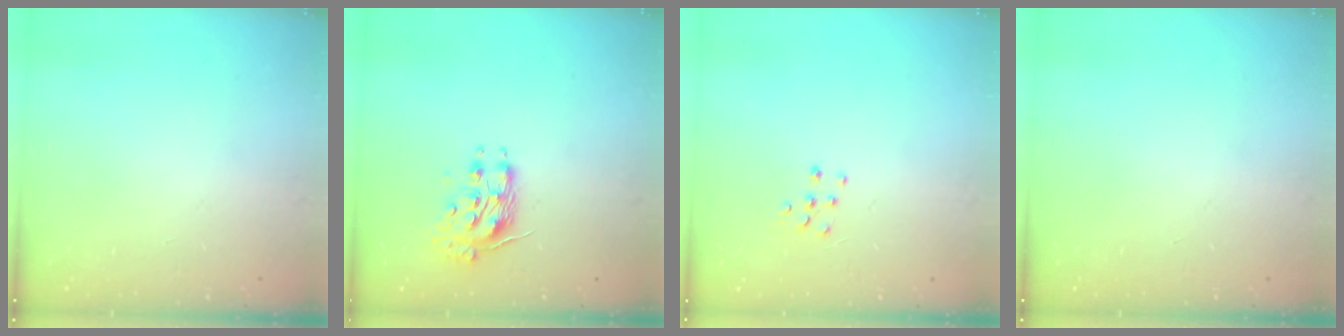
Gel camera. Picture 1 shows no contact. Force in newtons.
{"total": 10.2, "press": 10.2, "slide": 0.6}
{"total": 5.3, "press": 5.3, "slide": 0.5}
{"total": 0.0}